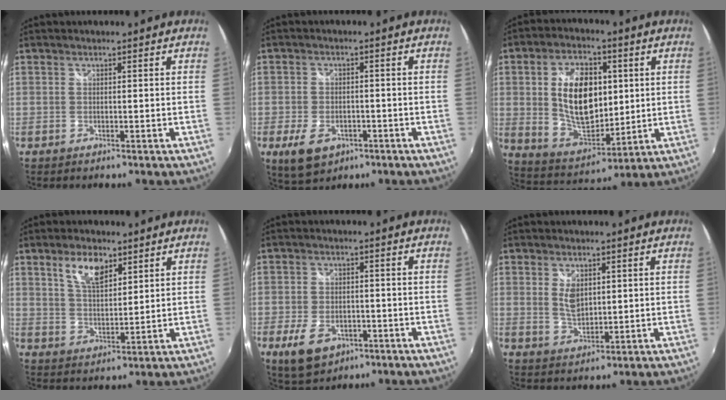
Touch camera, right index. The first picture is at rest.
{"total": 8.0, "force": [-4.0, 4.9, 4.9], "torque": [-0.112, -0.017, -0.065]}
{"total": 15.4, "force": [2.5, 8.9, 12.4], "torque": [-0.225, 0.011, 0.061]}
{"total": 7.3, "force": [4.2, 3.3, 5.0], "torque": [-0.091, 0.009, 0.079]}
{"total": 9.0, "force": [-4.4, 5.6, 5.5], "torque": [-0.128, -0.015, -0.071]}
{"total": 4.8, "force": [1.3, 2.9, 3.6], "torque": [-0.063, -0.002, 0.026]}